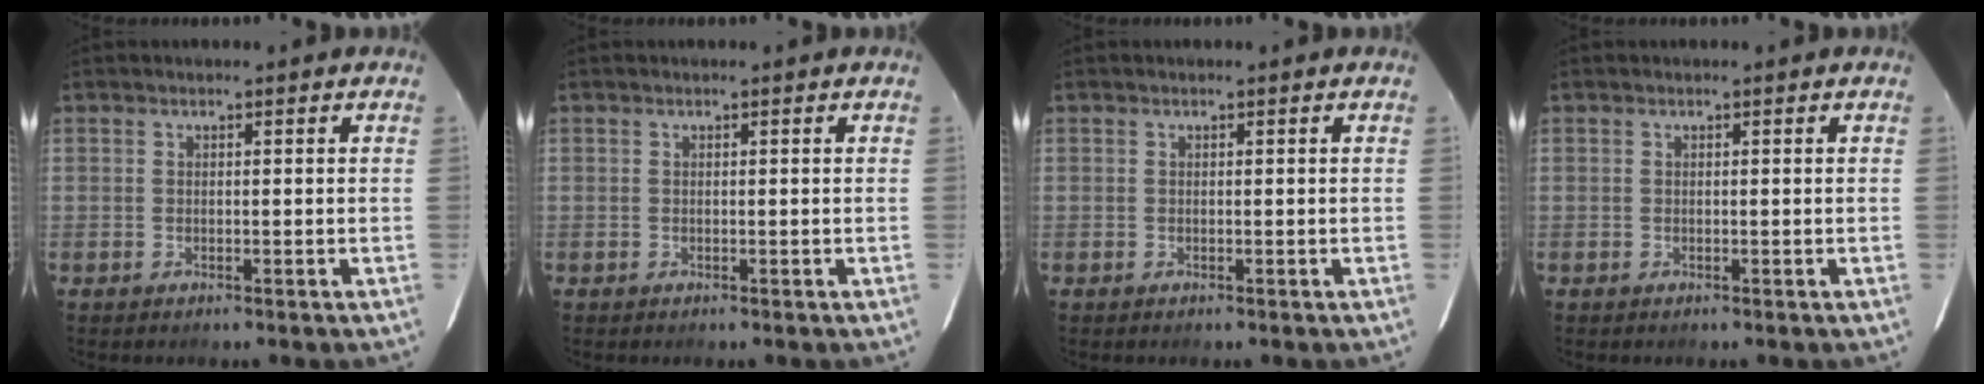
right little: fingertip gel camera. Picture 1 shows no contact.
{"total": 0.0}
{"total": 0.0}
{"total": 0.0}